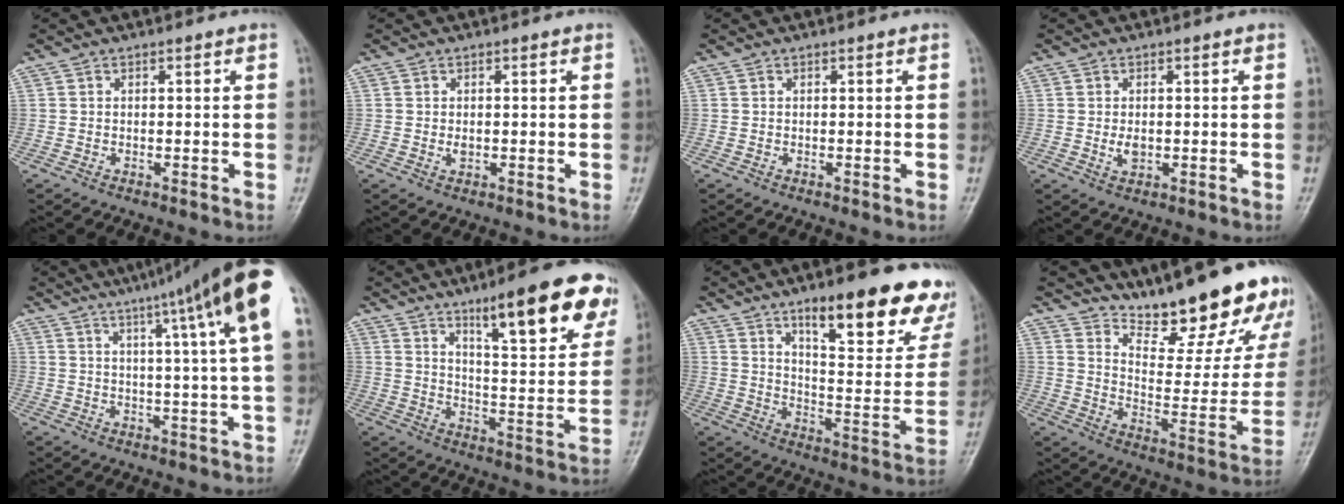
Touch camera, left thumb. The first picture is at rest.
{"total": 1.1, "force": [0.1, 0.8, 0.8], "torque": [-0.010, -0.001, 0.002]}
{"total": 0.0}
{"total": 2.2, "force": [-0.1, 1.5, 1.7], "torque": [-0.025, -0.004, 0.001]}
{"total": 17.6, "force": [8.6, 0.1, 15.4], "torque": [-0.214, -0.003, 0.105]}
{"total": 18.8, "force": [11.5, 4.2, 14.2], "torque": [-0.157, -0.052, 0.169]}
{"total": 22.4, "force": [14.3, 6.8, 15.8], "torque": [-0.159, -0.072, 0.205]}
{"total": 22.8, "force": [19.1, 6.3, 10.8], "torque": [-0.106, -0.136, 0.264]}